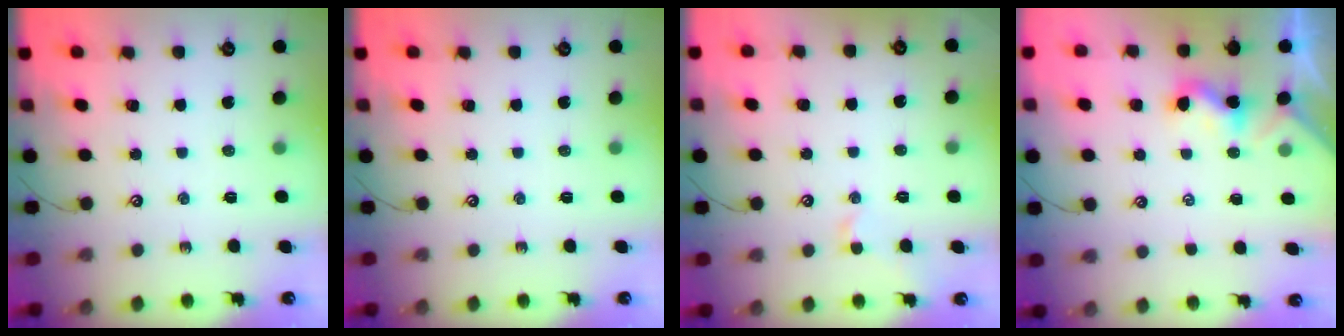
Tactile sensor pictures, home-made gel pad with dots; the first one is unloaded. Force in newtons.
{"total": 0.0}
{"total": 0.5, "press": 0.3, "slide": 0.4}
{"total": 1.7, "press": 1.7, "slide": 0.3}